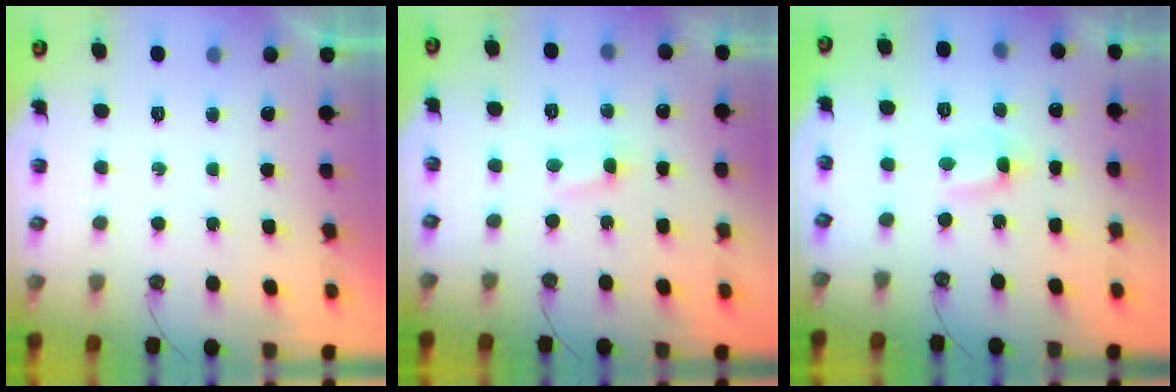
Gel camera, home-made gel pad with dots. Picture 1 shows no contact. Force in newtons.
{"total": 1.0, "press": 1.0, "slide": 0.1}
{"total": 5.0, "press": 0.9, "slide": 4.9}